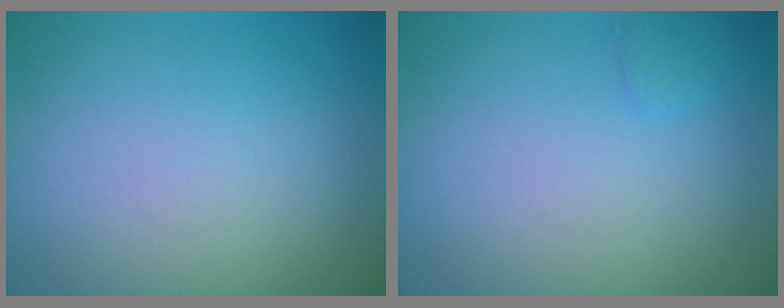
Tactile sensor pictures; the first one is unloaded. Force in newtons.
{"total": 0.7, "press": 0.7, "slide": 0.0}